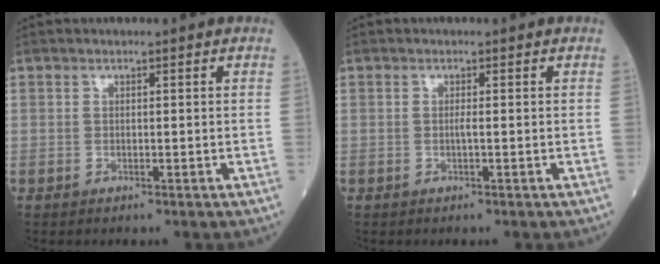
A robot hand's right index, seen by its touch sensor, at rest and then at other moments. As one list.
[{"total": 0.6, "force": [-0.1, -0.2, 0.5], "torque": [-0.008, 0.001, -0.005]}]